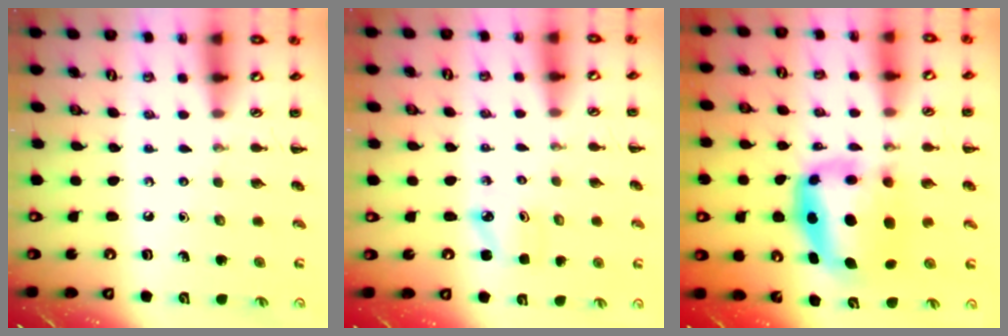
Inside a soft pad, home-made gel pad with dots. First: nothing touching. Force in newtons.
{"total": 2.5, "press": 2.5, "slide": 0.5}
{"total": 6.6, "press": 6.4, "slide": 1.7}